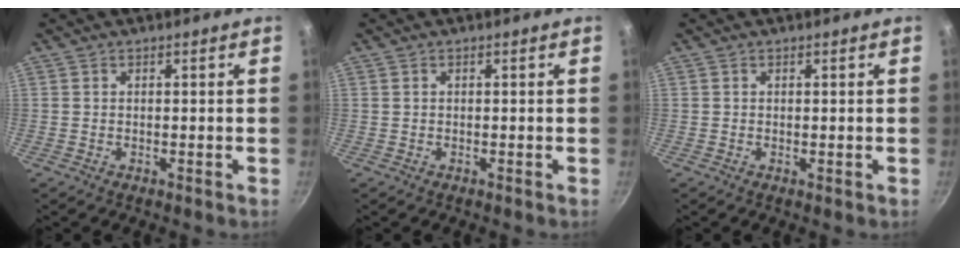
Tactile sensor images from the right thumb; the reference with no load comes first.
{"total": 0.0}
{"total": 0.0}